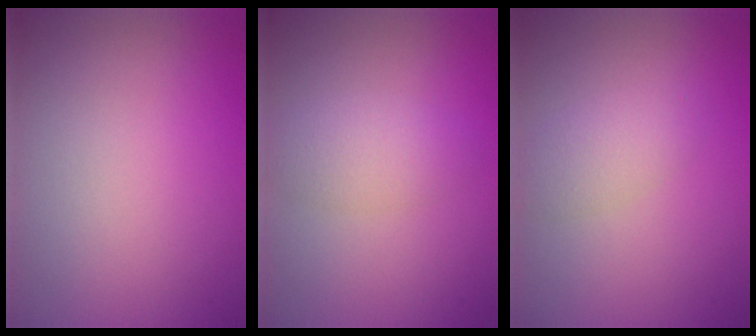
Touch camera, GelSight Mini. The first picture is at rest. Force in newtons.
{"total": 2.7, "press": 2.7, "slide": 0.1}
{"total": 2.1, "press": 2.1, "slide": 0.1}